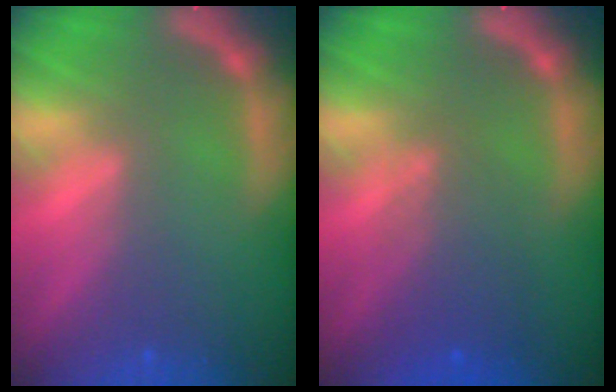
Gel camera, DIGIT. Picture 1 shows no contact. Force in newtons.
{"total": 4.1}